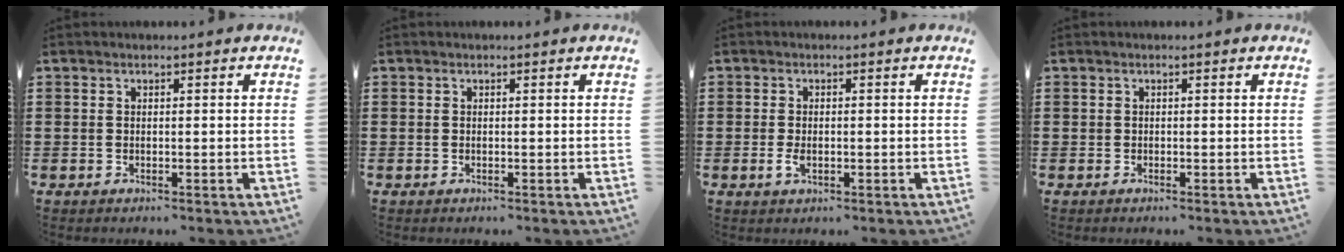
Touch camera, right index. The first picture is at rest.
{"total": 0.0}
{"total": 1.9, "force": [-0.4, 0.9, 1.6], "torque": [-0.039, -0.004, -0.009]}
{"total": 0.0}